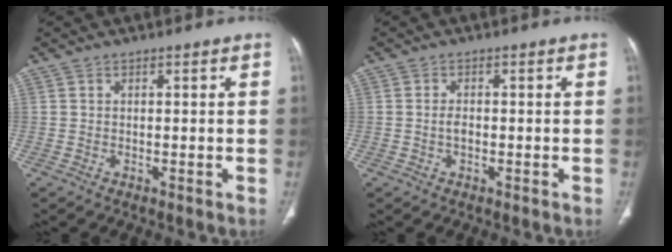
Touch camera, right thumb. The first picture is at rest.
{"total": 1.6, "force": [-0.3, 1.0, 1.3], "torque": [-0.023, 0.003, -0.006]}